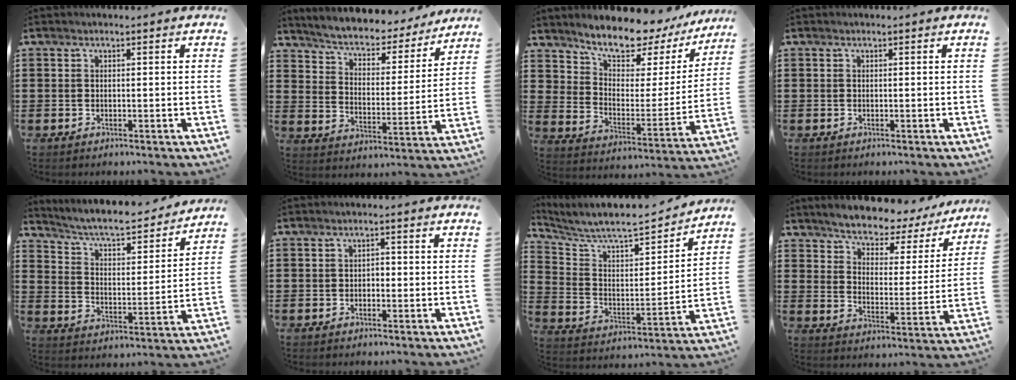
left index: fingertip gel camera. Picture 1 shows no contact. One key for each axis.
{"total": 4.5, "fx": 4.3, "fy": 0.8, "fz": 1.1, "tx": -0.045, "ty": -0.035, "tz": 0.064}
{"total": 8.6, "fx": 8.1, "fy": 2.0, "fz": 2.4, "tx": -0.073, "ty": -0.066, "tz": 0.139}
{"total": 0.0}
{"total": 5.2, "fx": 4.7, "fy": 0.5, "fz": 2.1, "tx": -0.063, "ty": -0.038, "tz": 0.071}
{"total": 1.1, "fx": -0.6, "fy": 0.7, "fz": 0.7, "tx": -0.016, "ty": 0.002, "tz": -0.013}
{"total": 6.7, "fx": 6.2, "fy": 1.3, "fz": 2.2, "tx": -0.077, "ty": -0.051, "tz": 0.101}
{"total": 4.8, "fx": 4.6, "fy": 0.8, "fz": 0.8, "tx": -0.044, "ty": -0.039, "tz": 0.074}